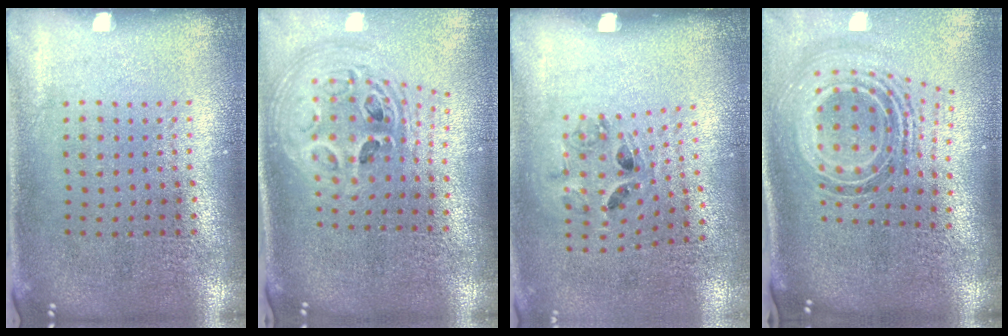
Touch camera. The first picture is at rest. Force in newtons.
{"total": 2.5, "press": 1.8, "slide": 1.7}
{"total": 1.3, "press": 0.8, "slide": 1.1}
{"total": 1.8, "press": 1.3, "slide": 1.2}